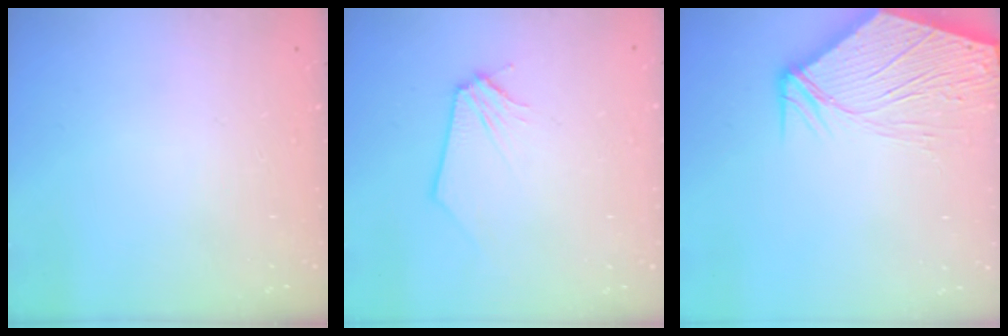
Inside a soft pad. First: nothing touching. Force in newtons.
{"total": 0.0}
{"total": 11.3, "press": 11.2, "slide": 1.3}